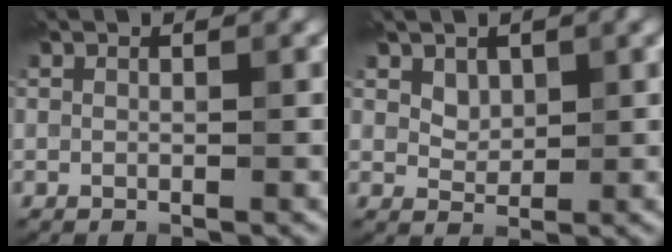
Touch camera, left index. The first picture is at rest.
{"total": 1.6, "force": [1.1, 1.1, 0.3], "torque": [-0.008, -0.008, 0.028]}